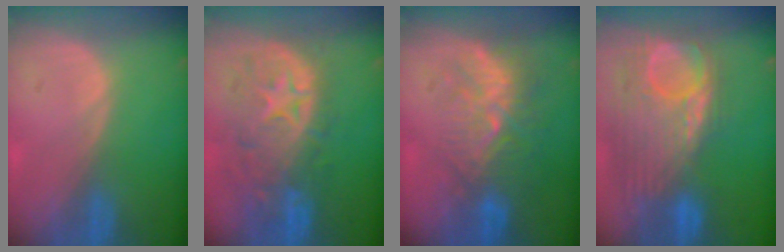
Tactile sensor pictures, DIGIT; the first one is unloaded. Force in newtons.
{"total": 11.1, "press": 9.8, "slide": 5.2}
{"total": 9.1, "press": 8.5, "slide": 3.4}
{"total": 12.4, "press": 10.5, "slide": 6.5}